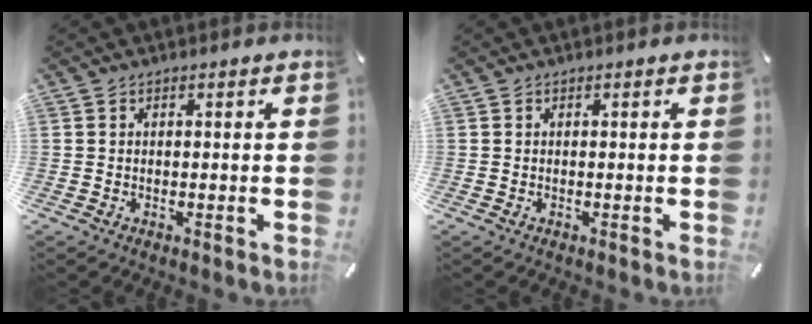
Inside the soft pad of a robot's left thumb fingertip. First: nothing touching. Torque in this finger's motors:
{"motor_torque": [0.00, 0.00, 0.00, 0.00, 0.00]}